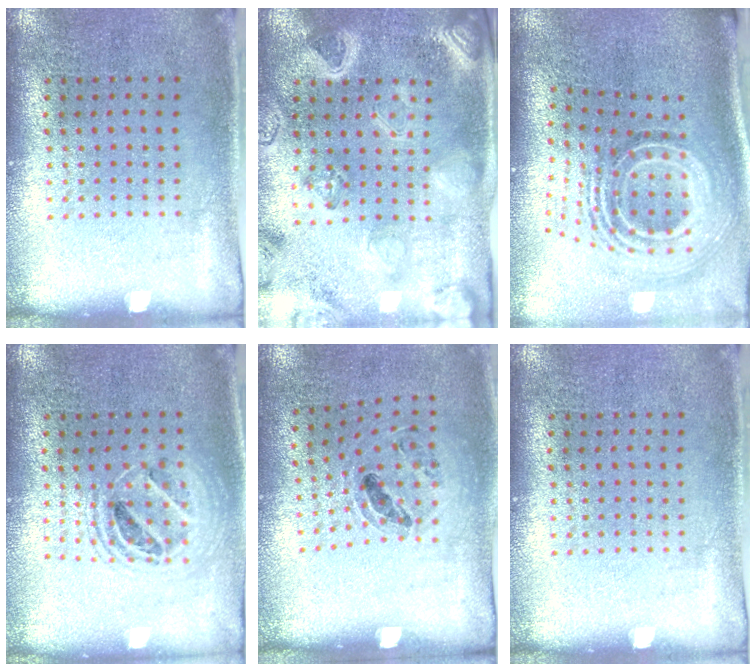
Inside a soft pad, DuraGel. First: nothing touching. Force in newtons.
{"total": 3.2, "press": 3.1, "slide": 0.9}
{"total": 2.4, "press": 1.6, "slide": 1.7}
{"total": 1.5, "press": 1.3, "slide": 0.8}
{"total": 1.0, "press": 0.9, "slide": 0.5}
{"total": 0.0}